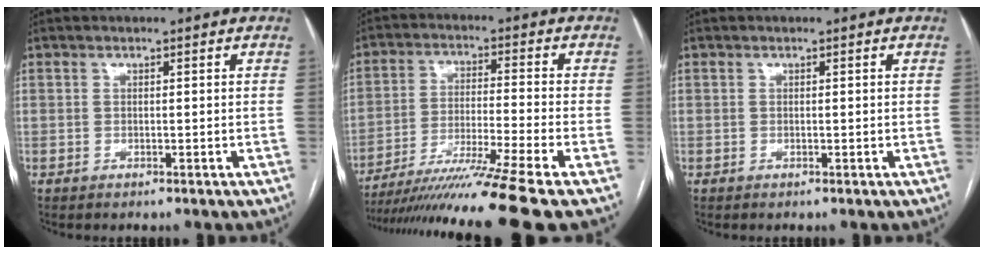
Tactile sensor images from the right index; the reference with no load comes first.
{"total": 16.2, "force": [-12.9, -3.5, 9.1], "torque": [-0.153, -0.040, -0.216]}
{"total": 0.0}